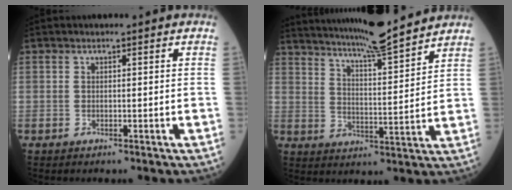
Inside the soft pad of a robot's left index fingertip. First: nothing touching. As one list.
[{"total": 15.3, "force": [13.9, 0.2, 6.5], "torque": [-0.116, 0.001, 0.209]}]